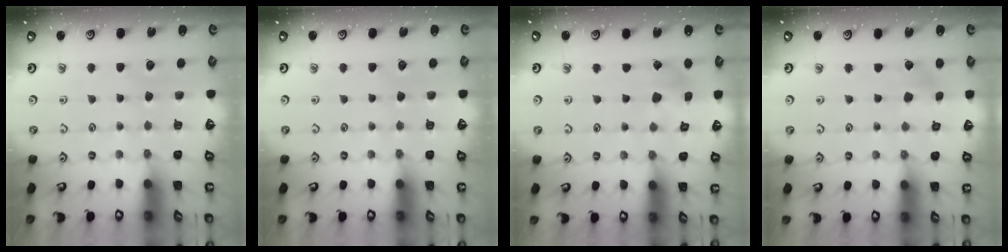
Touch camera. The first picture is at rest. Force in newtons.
{"total": 0.0}
{"total": 3.4, "press": 3.4, "slide": 0.5}
{"total": 3.0, "press": 2.9, "slide": 0.6}